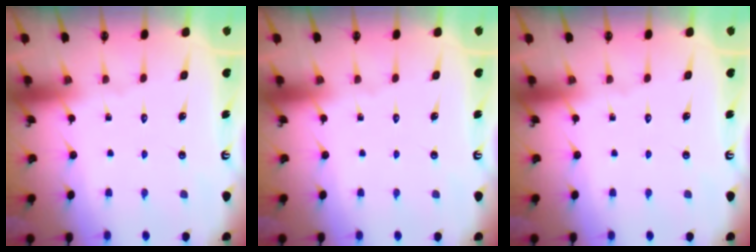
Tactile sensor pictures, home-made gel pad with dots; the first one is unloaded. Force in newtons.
{"total": 0.0}
{"total": 0.0}